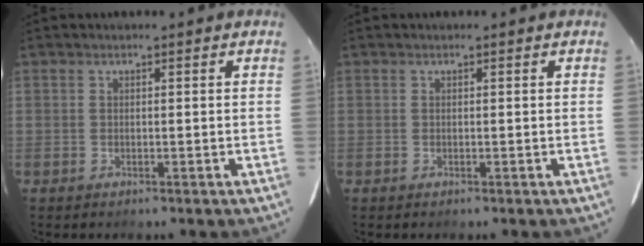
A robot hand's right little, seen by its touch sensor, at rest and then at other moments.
{"total": 0.0}